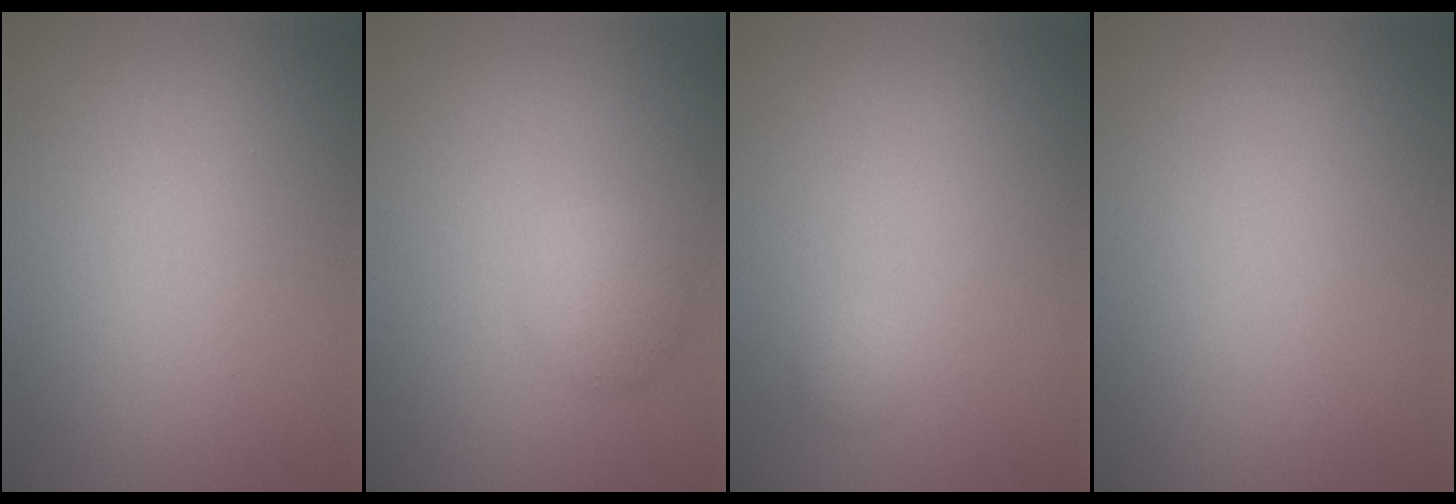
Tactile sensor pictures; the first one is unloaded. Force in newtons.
{"total": 2.4, "press": 2.4, "slide": 0.1}
{"total": 0.7, "press": 0.7, "slide": 0.0}
{"total": 0.0}